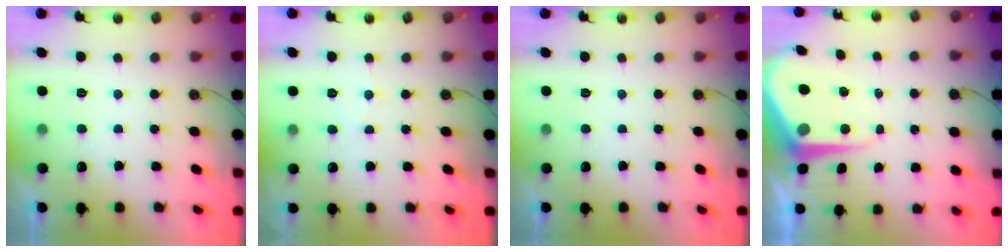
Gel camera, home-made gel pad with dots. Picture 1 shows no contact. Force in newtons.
{"total": 5.1, "press": 5.0, "slide": 0.6}
{"total": 0.0}
{"total": 8.3, "press": 8.3, "slide": 0.8}